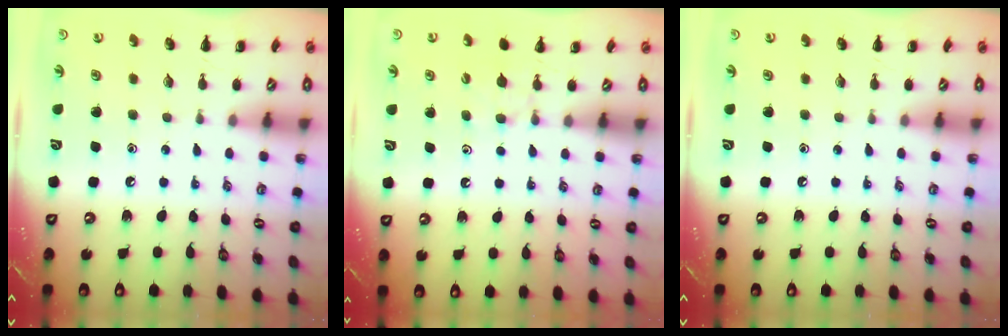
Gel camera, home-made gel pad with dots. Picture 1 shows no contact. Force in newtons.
{"total": 5.0, "press": 4.8, "slide": 1.4}
{"total": 0.0}